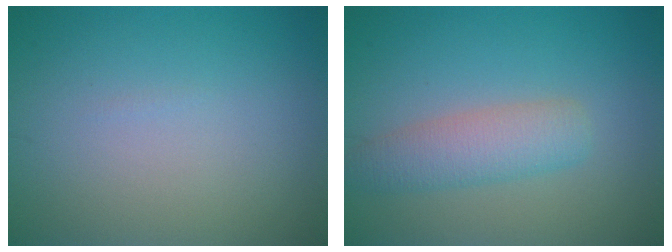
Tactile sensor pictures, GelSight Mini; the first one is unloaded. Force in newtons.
{"total": 3.5, "press": 3.5, "slide": 0.1}